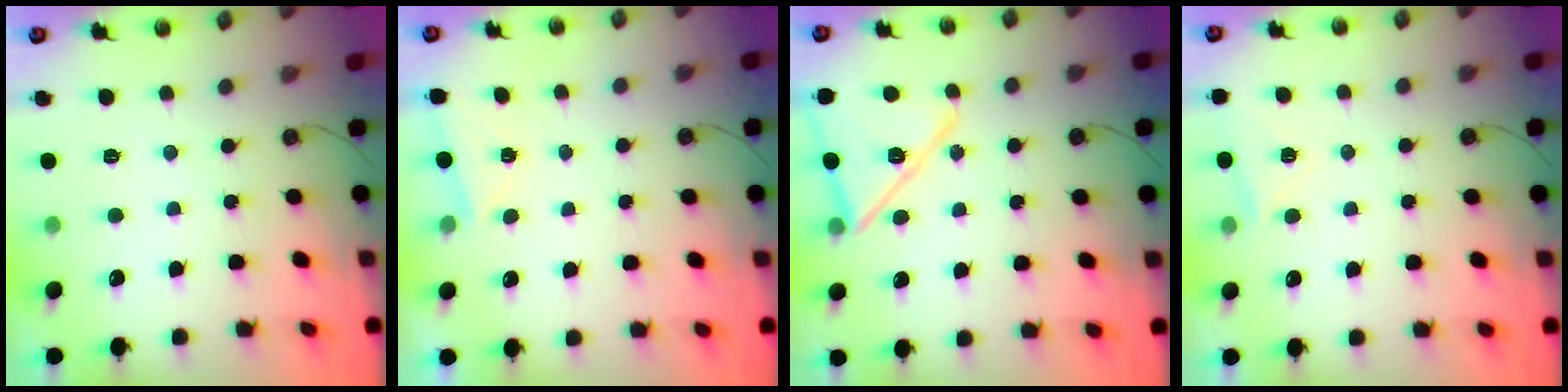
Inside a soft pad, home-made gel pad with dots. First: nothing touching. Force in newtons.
{"total": 2.6, "press": 1.5, "slide": 2.1}
{"total": 15.9, "press": 15.8, "slide": 1.0}
{"total": 4.8, "press": 4.2, "slide": 2.3}